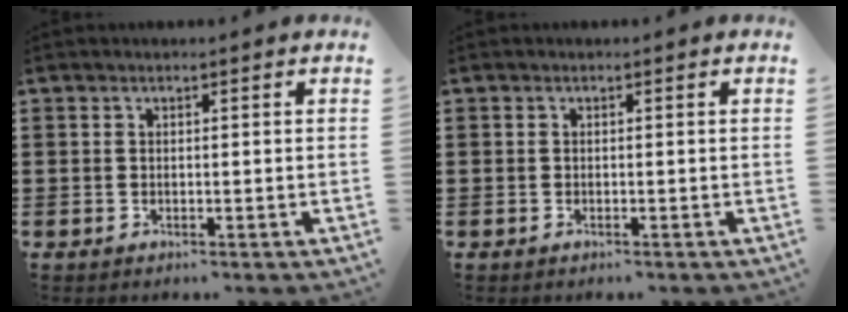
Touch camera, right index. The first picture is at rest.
{"total": 0.0}